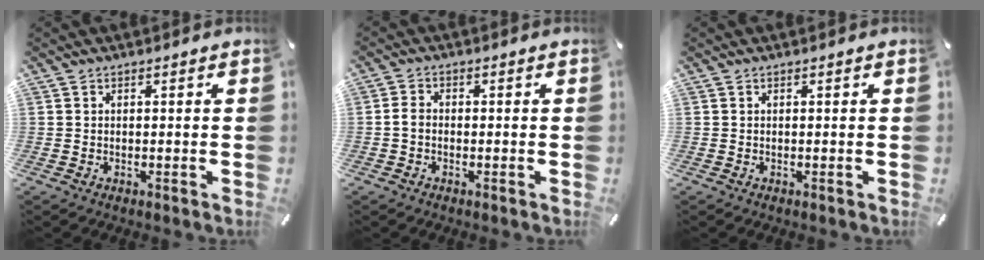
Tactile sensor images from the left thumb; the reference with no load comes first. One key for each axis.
{"total": 2.0, "fx": -0.7, "fy": 1.4, "fz": 1.3, "tx": -0.023, "ty": 0.006, "tz": -0.013}
{"total": 0.0}